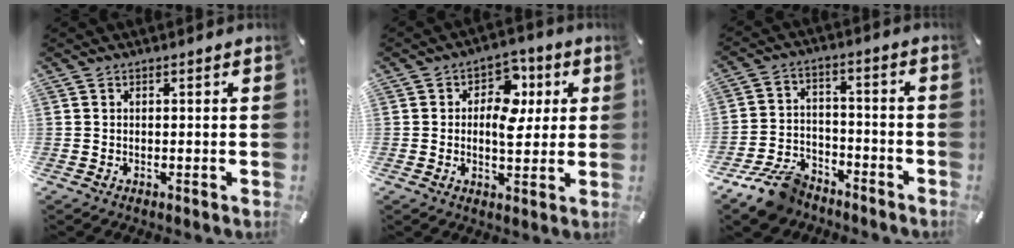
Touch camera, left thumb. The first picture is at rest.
{"total": 9.8, "force": [1.4, 6.8, 6.8], "torque": [-0.089, 0.002, 0.021]}
{"total": 11.4, "force": [-8.6, 6.1, 4.5], "torque": [-0.082, 0.055, -0.159]}